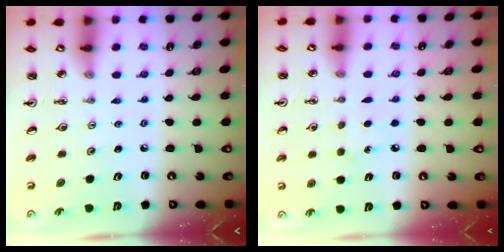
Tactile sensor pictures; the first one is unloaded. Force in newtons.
{"total": 5.5, "press": 5.5, "slide": 0.7}